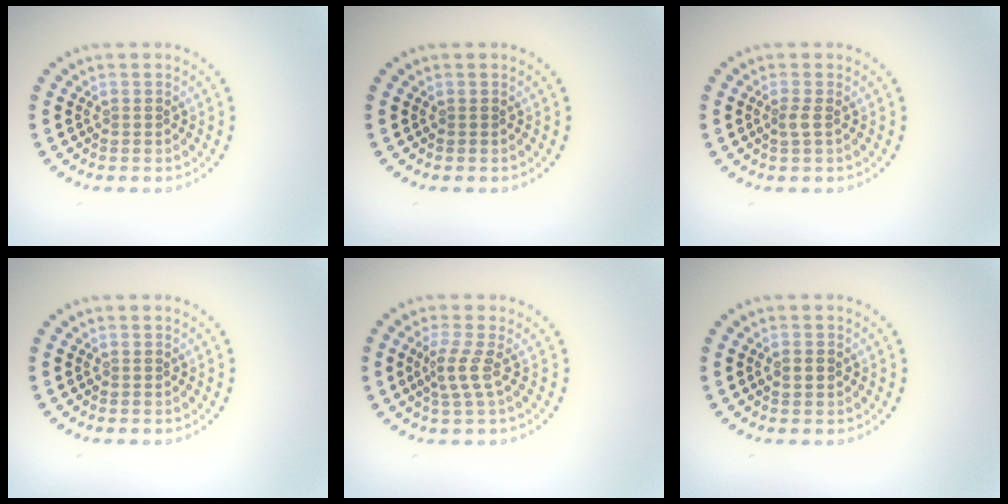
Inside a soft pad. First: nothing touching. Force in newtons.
{"total": 0.0}
{"total": 0.9, "press": 0.7, "slide": 0.7}
{"total": 0.0}
{"total": 2.2, "press": 1.5, "slide": 1.7}
{"total": 1.1, "press": 1.1, "slide": 0.2}